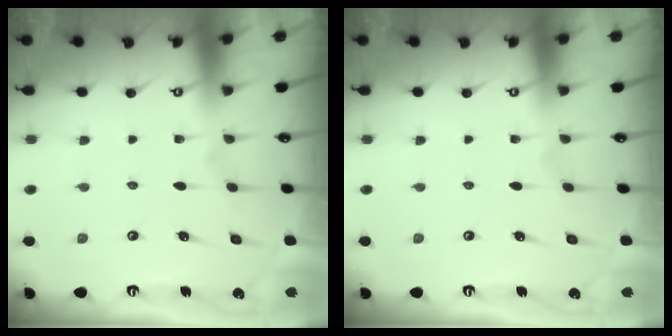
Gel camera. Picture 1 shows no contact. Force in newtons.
{"total": 0.0}